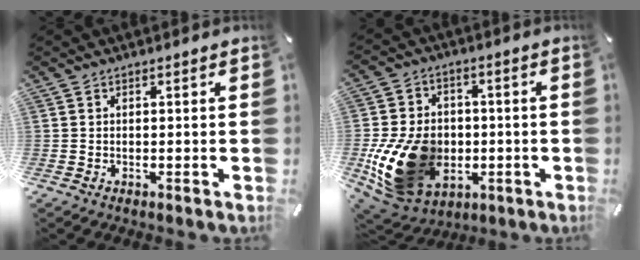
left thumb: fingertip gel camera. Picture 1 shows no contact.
{"total": 19.1, "force": [-3.7, 14.6, 11.8], "torque": [-0.234, 0.013, -0.052]}